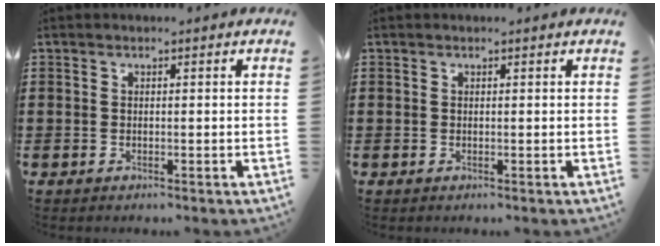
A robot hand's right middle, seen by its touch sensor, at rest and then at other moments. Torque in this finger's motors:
{"motor_torque": [0.00, 0.00, 0.00, 0.00]}